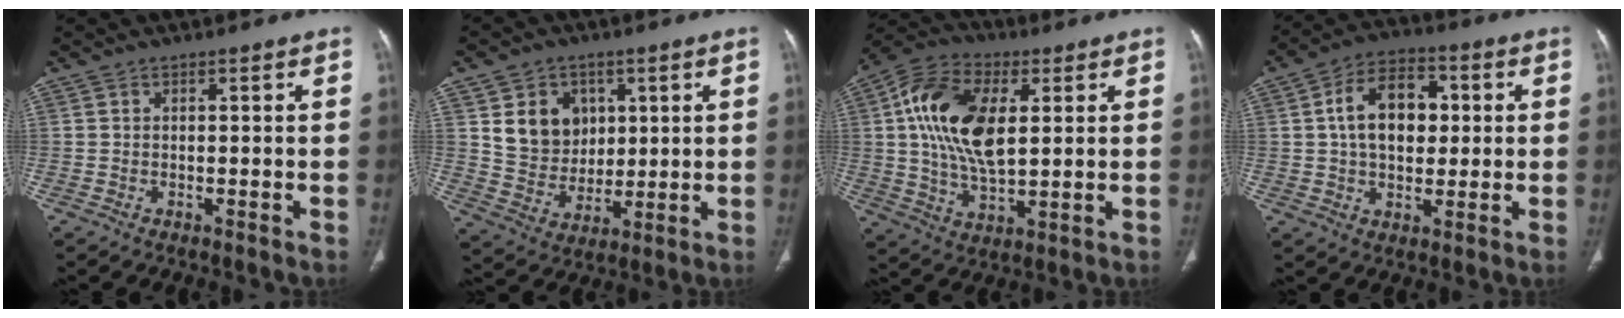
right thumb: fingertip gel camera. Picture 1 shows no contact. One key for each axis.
{"total": 11.0, "fx": 3.6, "fy": 9.1, "fz": 4.9, "tx": -0.042, "ty": -0.018, "tz": 0.074}
{"total": 17.2, "fx": 3.5, "fy": 9.3, "fz": 14.0, "tx": -0.259, "ty": 0.001, "tz": 0.058}
{"total": 12.7, "fx": 1.8, "fy": 8.4, "fz": 9.4, "tx": -0.123, "ty": 0.012, "tz": 0.024}